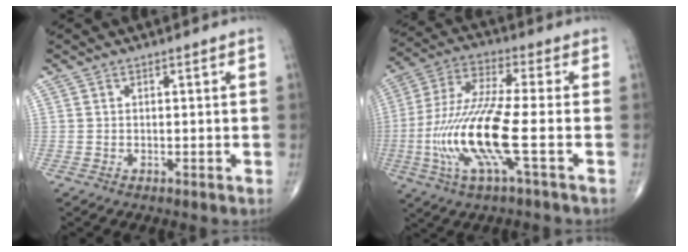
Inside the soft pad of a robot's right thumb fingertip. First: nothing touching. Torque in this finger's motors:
{"motor_torque": [0.39, 0.85, 2.15, -0.55, 0.21]}